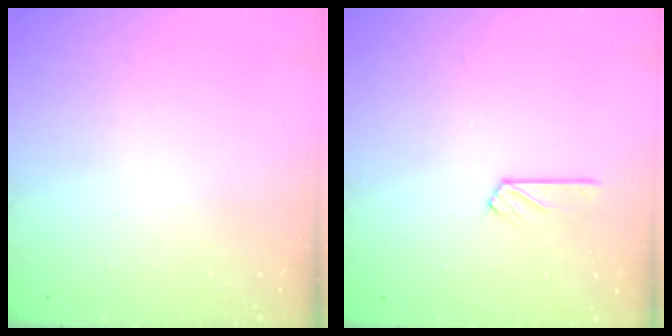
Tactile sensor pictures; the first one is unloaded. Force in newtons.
{"total": 3.0, "press": 3.0, "slide": 0.3}